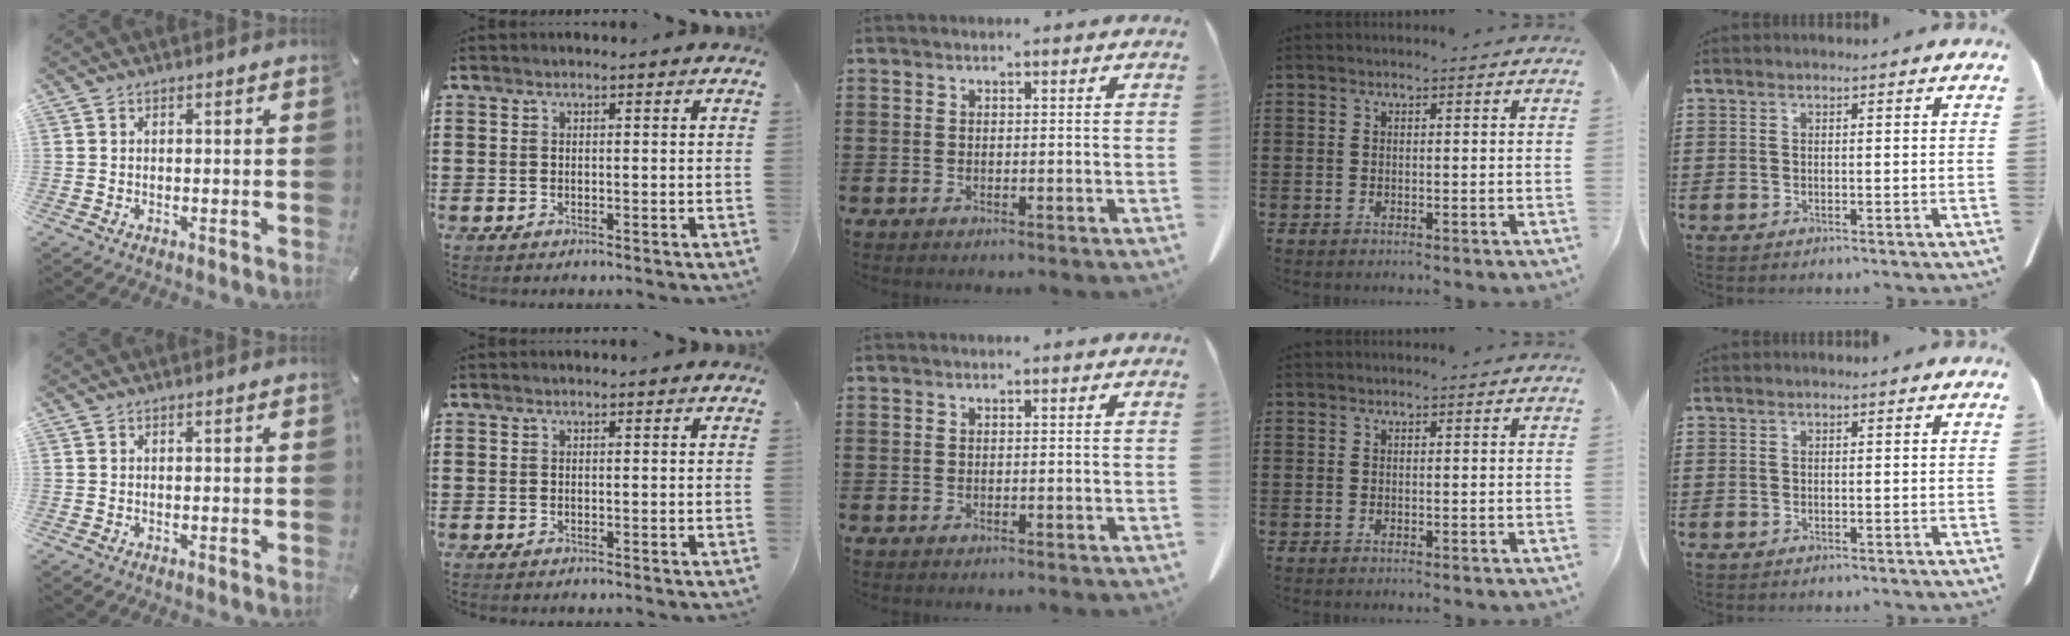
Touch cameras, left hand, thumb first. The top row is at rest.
{}